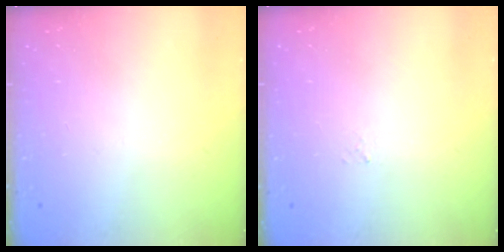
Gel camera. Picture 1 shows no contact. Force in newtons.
{"total": 1.5, "press": 1.5, "slide": 0.2}